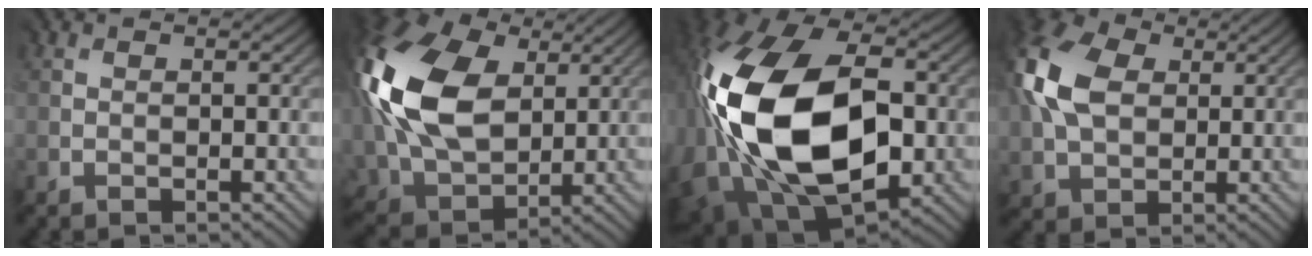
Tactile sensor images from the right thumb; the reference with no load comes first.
{"total": 17.7, "force": [3.9, 12.2, 12.2], "torque": [-0.316, 0.022, 0.075]}
{"total": 21.6, "force": [-1.3, 14.4, 16.1], "torque": [-0.384, -0.049, -0.001]}
{"total": 11.6, "force": [2.5, 8.1, 7.9], "torque": [-0.222, 0.022, 0.043]}